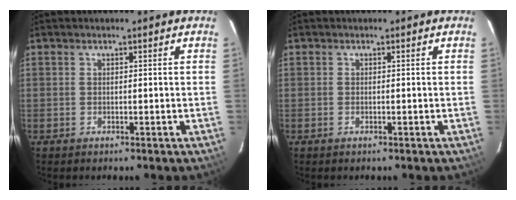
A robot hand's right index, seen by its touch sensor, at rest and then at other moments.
{"total": 0.5, "force": [-0.3, 0.3, 0.4], "torque": [-0.008, -0.001, -0.005]}